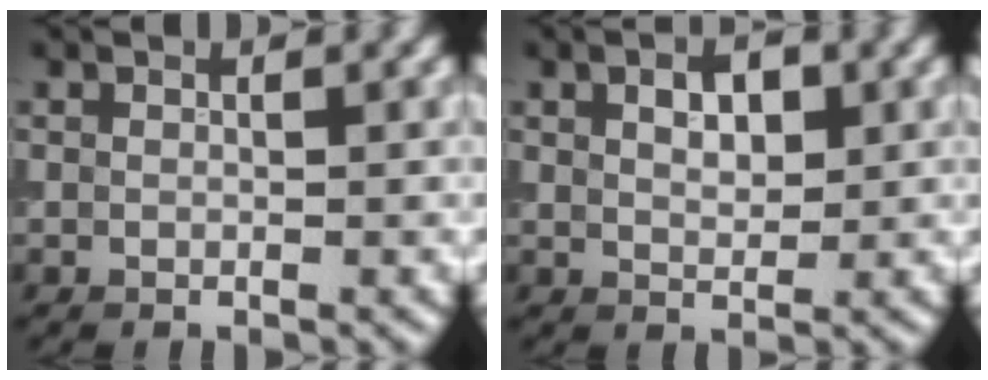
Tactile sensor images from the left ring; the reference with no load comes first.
{"total": 2.5, "force": [0.9, 1.4, 1.9], "torque": [-0.031, 0.003, 0.016]}